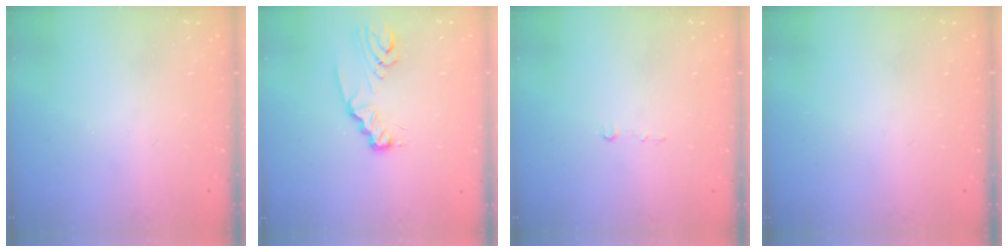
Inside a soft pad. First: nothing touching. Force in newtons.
{"total": 5.6, "press": 5.6, "slide": 0.5}
{"total": 4.5, "press": 4.2, "slide": 1.7}
{"total": 0.0}